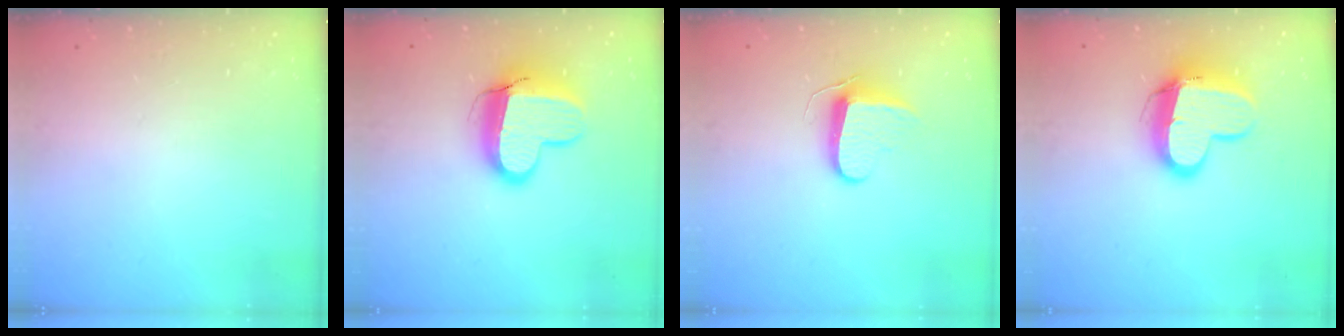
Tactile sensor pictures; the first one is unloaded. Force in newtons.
{"total": 13.4, "press": 13.3, "slide": 1.3}
{"total": 9.6, "press": 9.6, "slide": 0.8}
{"total": 13.5, "press": 13.5, "slide": 1.2}